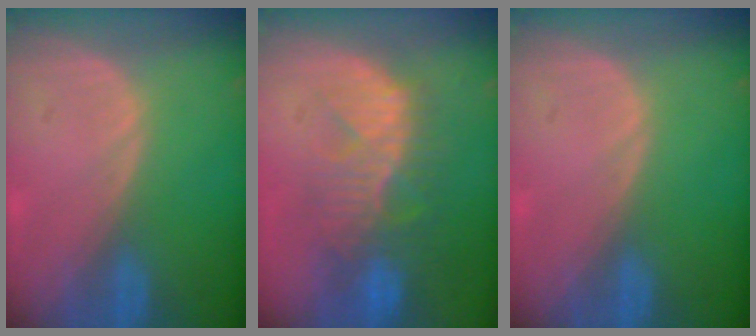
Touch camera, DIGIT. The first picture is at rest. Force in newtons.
{"total": 10.0, "press": 9.0, "slide": 4.2}
{"total": 0.0}